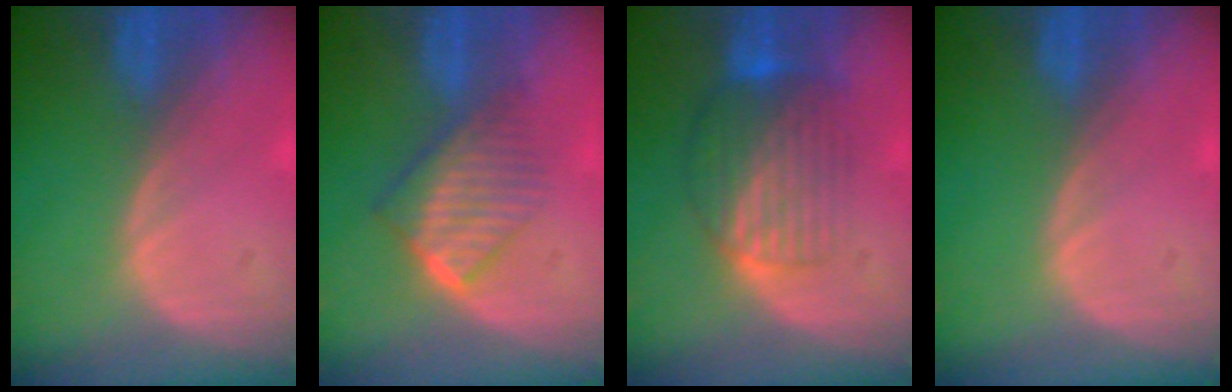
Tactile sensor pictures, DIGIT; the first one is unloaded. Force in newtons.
{"total": 6.6, "press": 5.9, "slide": 3.0}
{"total": 7.9, "press": 7.1, "slide": 3.5}
{"total": 0.0}